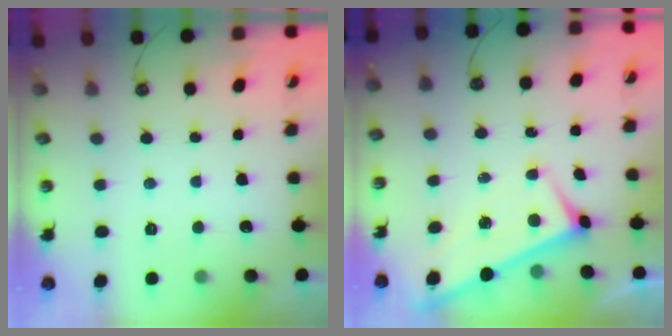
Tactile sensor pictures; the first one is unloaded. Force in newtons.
{"total": 1.8, "press": 1.8, "slide": 0.2}